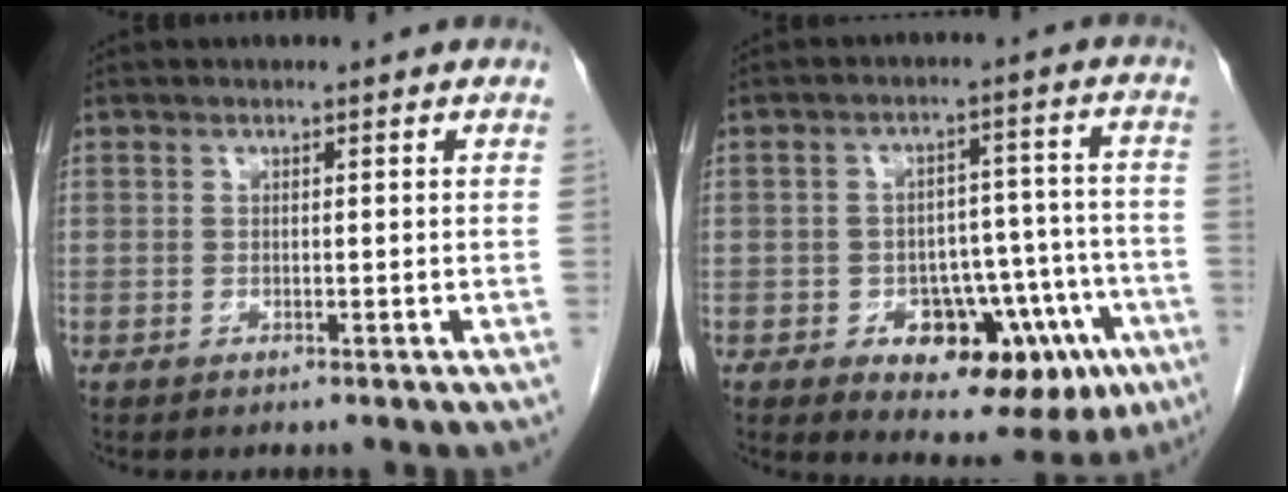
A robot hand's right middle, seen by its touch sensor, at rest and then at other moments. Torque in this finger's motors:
{"motor_torque": [1.32, -0.82, 0.17, 0.04]}